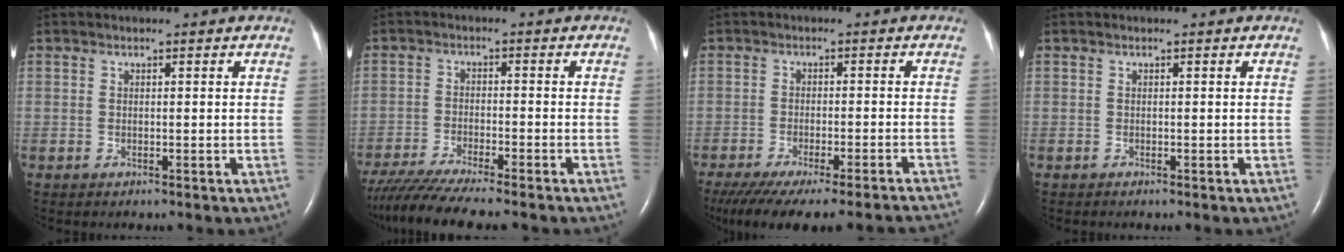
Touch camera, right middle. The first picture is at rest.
{"total": 11.0, "force": [-9.5, 0.0, 5.7], "torque": [-0.090, -0.028, -0.152]}
{"total": 21.1, "force": [-18.7, 1.3, 9.6], "torque": [-0.136, -0.051, -0.251]}
{"total": 0.0}